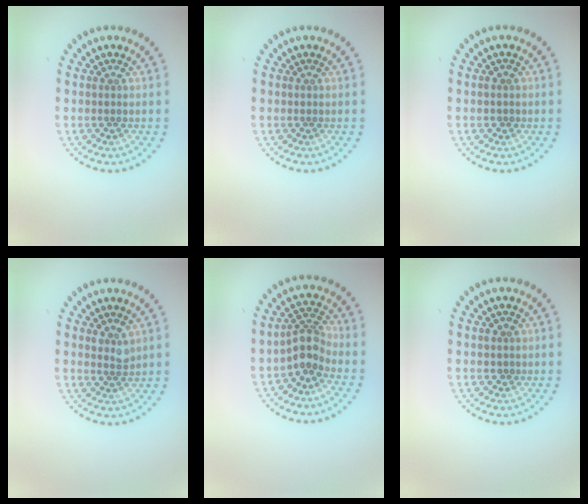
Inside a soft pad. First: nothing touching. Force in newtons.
{"total": 0.0}
{"total": 0.8, "press": 0.8, "slide": 0.2}
{"total": 1.6, "press": 1.3, "slide": 0.9}
{"total": 2.7, "press": 2.1, "slide": 1.7}
{"total": 0.9, "press": 0.8, "slide": 0.4}